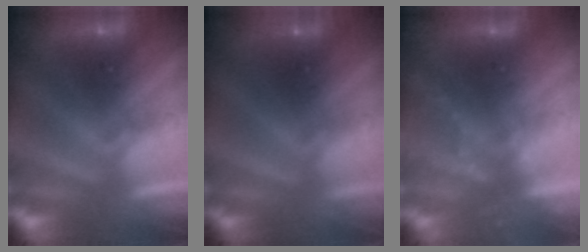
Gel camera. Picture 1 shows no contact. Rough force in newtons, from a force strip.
{"total": 7.8}
{"total": 2.3}